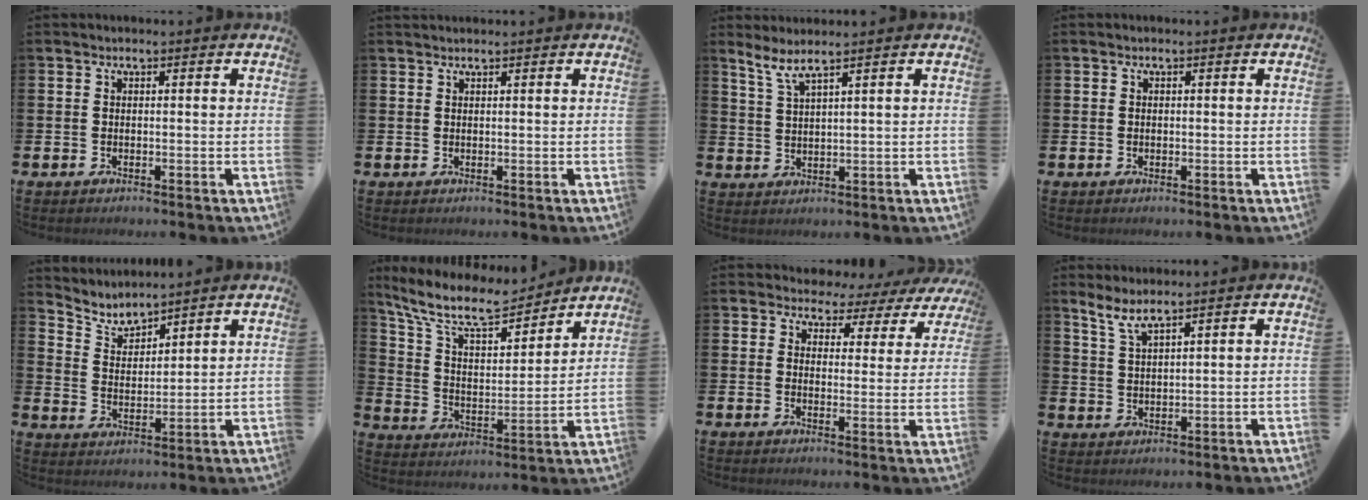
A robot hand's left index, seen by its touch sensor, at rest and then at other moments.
{"total": 0.8, "force": [0.8, 0.0, 0.0], "torque": [0.006, -0.002, 0.014]}
{"total": 3.2, "force": [2.7, -0.2, 1.7], "torque": [-0.039, -0.008, 0.047]}
{"total": 0.5, "force": [0.1, 0.5, 0.1], "torque": [0.003, 0.003, -0.001]}
{"total": 4.5, "force": [4.4, 0.9, 0.2], "torque": [-0.025, -0.029, 0.076]}
{"total": 10.5, "force": [9.2, 2.9, 4.1], "torque": [-0.121, -0.056, 0.160]}
{"total": 3.1, "force": [2.4, 1.9, -0.2], "torque": [-0.007, -0.028, 0.034]}
{"total": 3.6, "force": [3.2, 0.3, 1.6], "torque": [-0.039, -0.010, 0.057]}